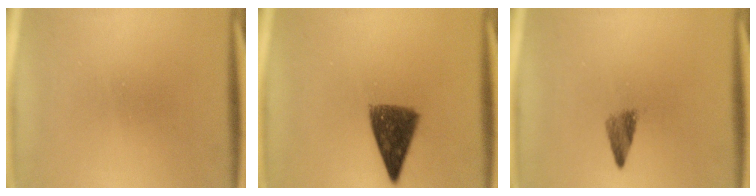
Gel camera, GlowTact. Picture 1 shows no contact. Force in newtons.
{"total": 8.4}
{"total": 2.4}